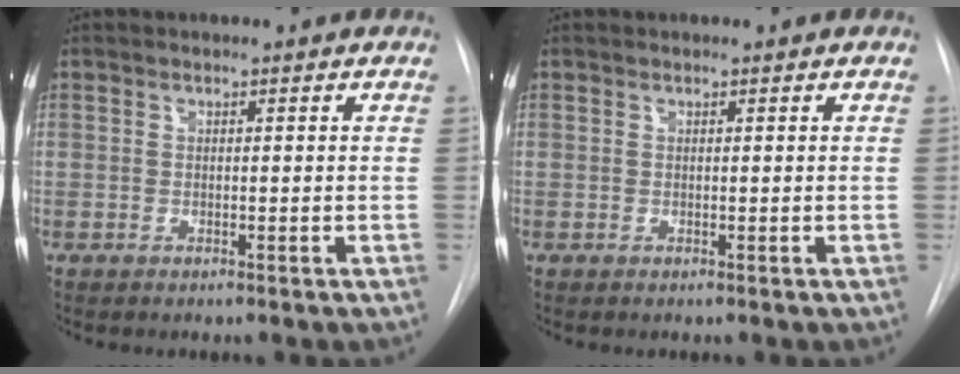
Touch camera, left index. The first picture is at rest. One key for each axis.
{"total": 0.0}